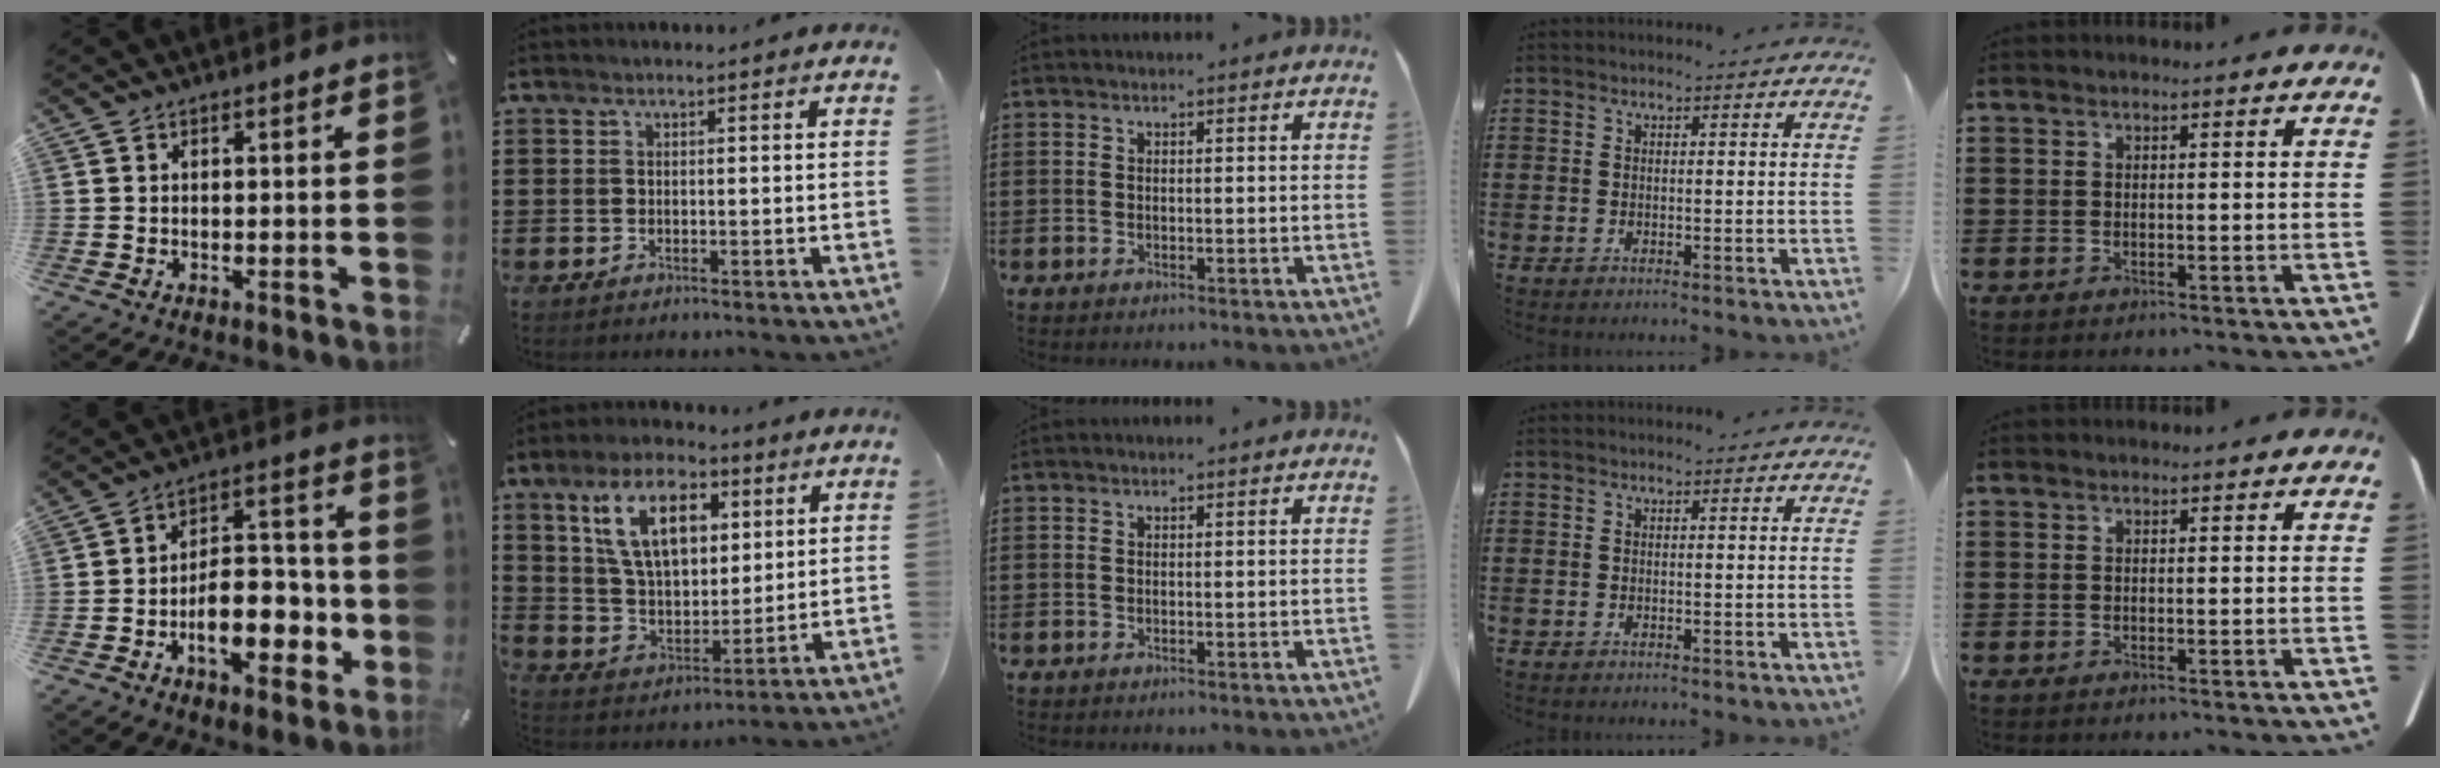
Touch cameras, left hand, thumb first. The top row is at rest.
{"thumb": {"total": 14.1, "force": [-5.1, 8.8, 9.8], "torque": [-0.131, 0.017, -0.083]}, "index": {"total": 12.5, "force": [5.8, 6.8, 8.7], "torque": [-0.180, 0.013, 0.104]}}